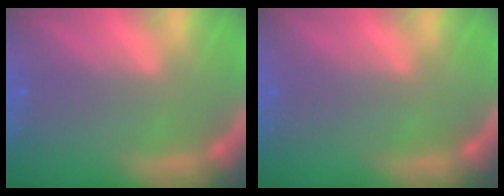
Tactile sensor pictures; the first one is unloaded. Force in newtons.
{"total": 0.0}